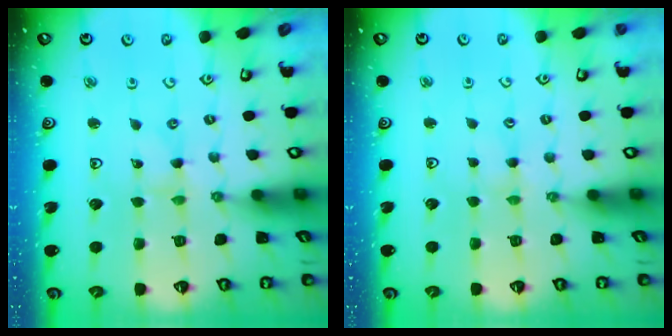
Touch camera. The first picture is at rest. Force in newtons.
{"total": 1.2, "press": 1.2, "slide": 0.2}